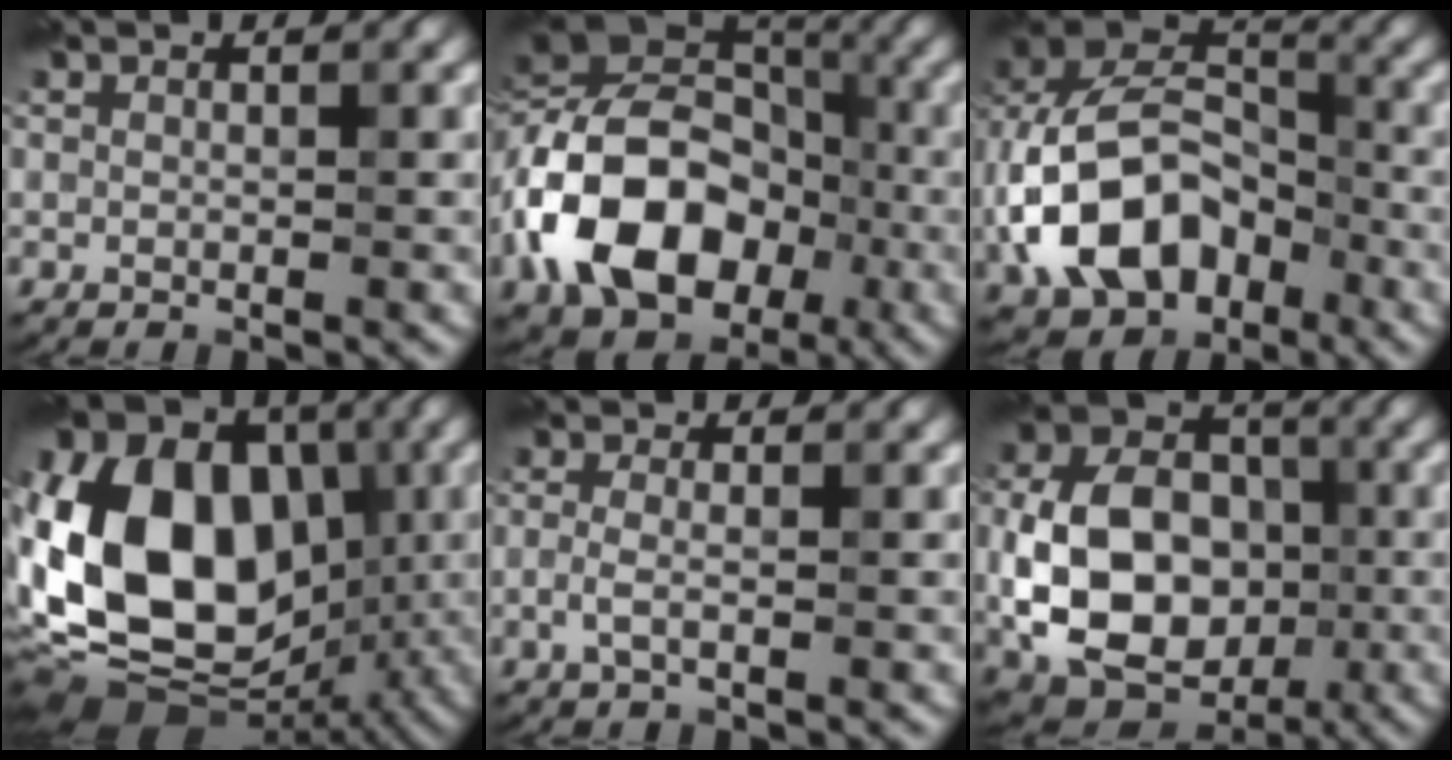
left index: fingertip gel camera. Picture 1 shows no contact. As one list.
[{"total": 14.3, "force": [-4.5, 10.1, 9.1], "torque": [-0.184, 0.006, -0.097]}, {"total": 12.0, "force": [-4.5, 7.8, 7.9], "torque": [-0.165, 0.009, -0.093]}, {"total": 18.3, "force": [-0.9, 12.8, 13.0], "torque": [-0.241, 0.010, -0.015]}, {"total": 1.4, "force": [-0.6, 0.3, 1.2], "torque": [-0.037, 0.004, -0.015]}, {"total": 11.5, "force": [-2.6, 8.1, 7.7], "torque": [-0.146, 0.000, -0.050]}]